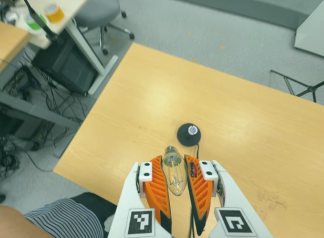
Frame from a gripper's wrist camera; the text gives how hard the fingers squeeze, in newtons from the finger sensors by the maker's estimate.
{"total": 22.9, "left": 26.3, "right": 19.6}